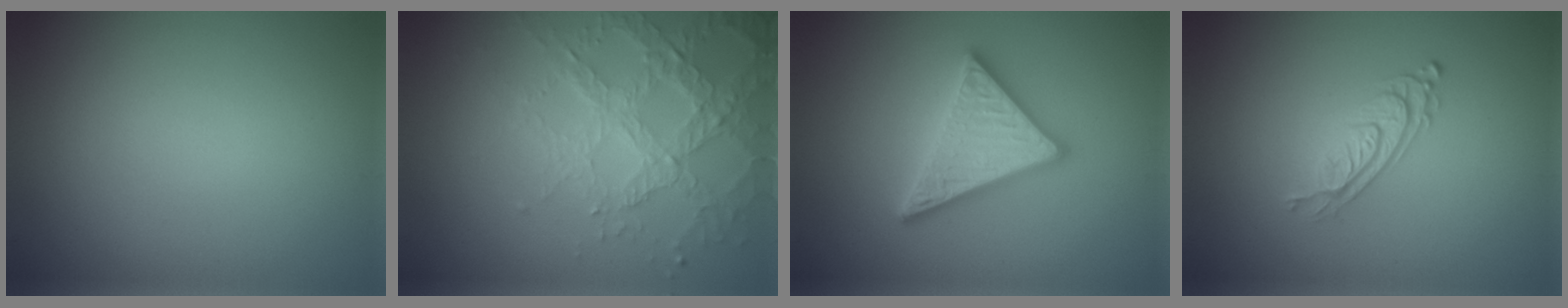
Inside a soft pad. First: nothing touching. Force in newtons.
{"total": 4.1, "press": 4.0, "slide": 0.9}
{"total": 4.9, "press": 4.9, "slide": 0.7}
{"total": 2.8, "press": 2.0, "slide": 1.9}